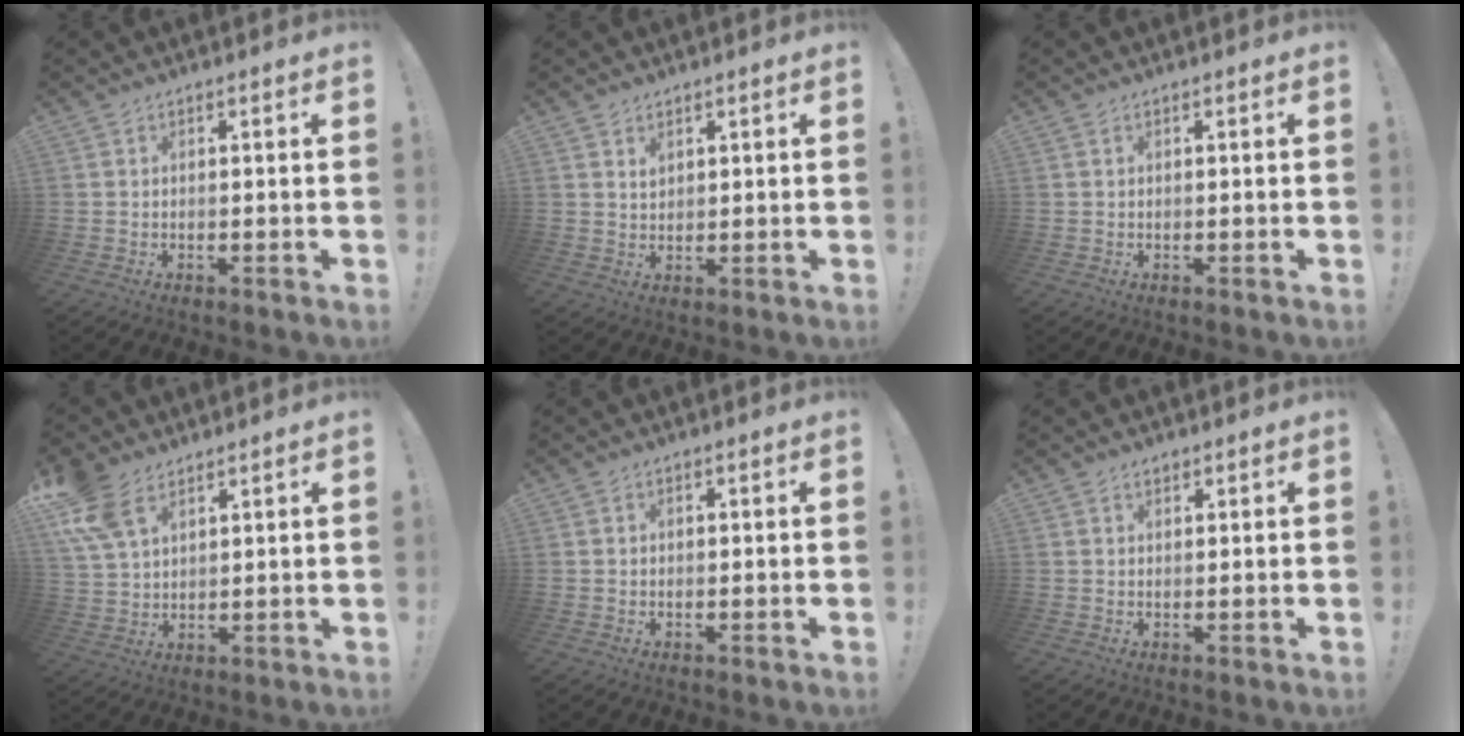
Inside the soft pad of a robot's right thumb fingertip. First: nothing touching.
{"total": 2.2, "force": [1.7, 1.2, 0.7], "torque": [-0.002, -0.012, 0.029]}
{"total": 0.0}
{"total": 10.8, "force": [6.7, 6.1, 5.9], "torque": [-0.119, -0.026, 0.134]}
{"total": 0.5, "force": [0.1, 0.5, 0.1], "torque": [-0.001, 0.002, 0.001]}
{"total": 1.1, "force": [0.8, 0.6, 0.3], "torque": [-0.002, -0.003, 0.016]}